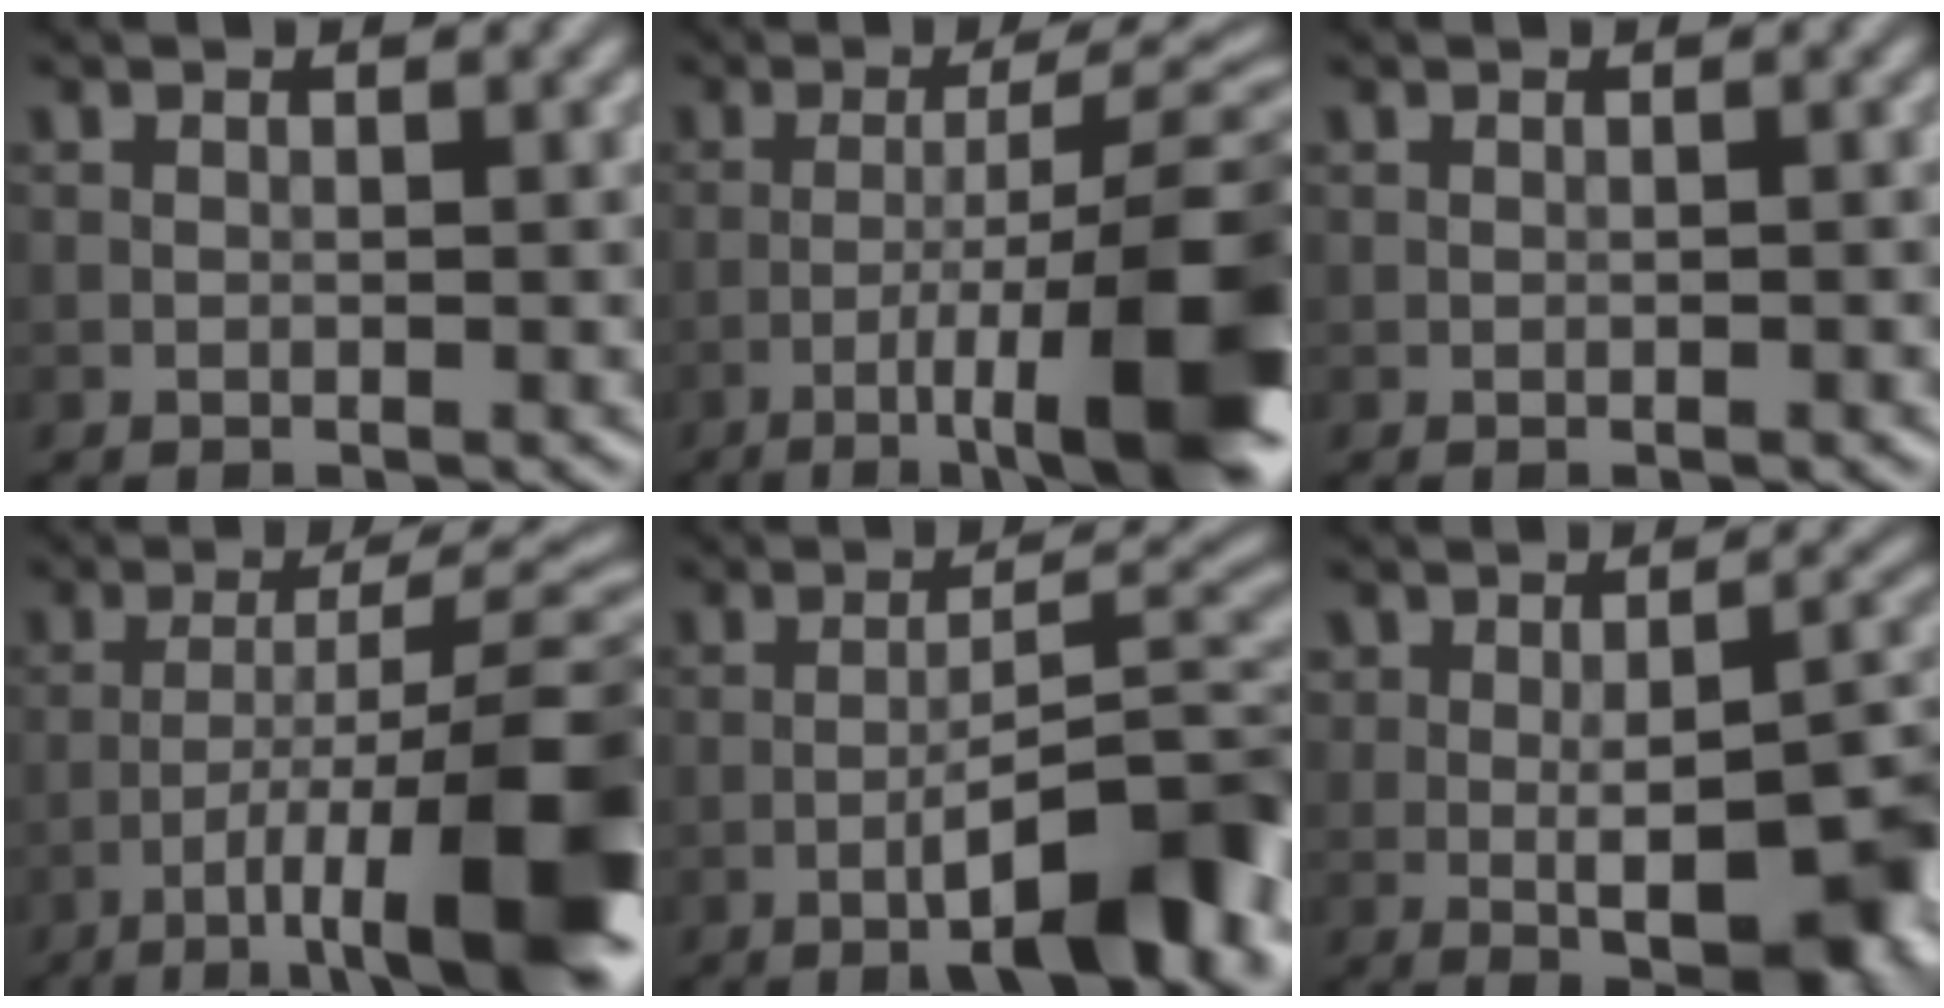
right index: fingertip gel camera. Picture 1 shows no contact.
{"total": 12.8, "force": [-4.8, 2.9, 11.5], "torque": [-0.175, 0.006, -0.068]}
{"total": 0.0}
{"total": 13.9, "force": [-5.9, 3.3, 12.1], "torque": [-0.194, 0.013, -0.086]}
{"total": 9.7, "force": [-4.7, 2.2, 8.2], "torque": [-0.115, 0.023, -0.068]}
{"total": 8.8, "force": [-1.7, 3.9, 7.7], "torque": [-0.105, -0.006, -0.017]}